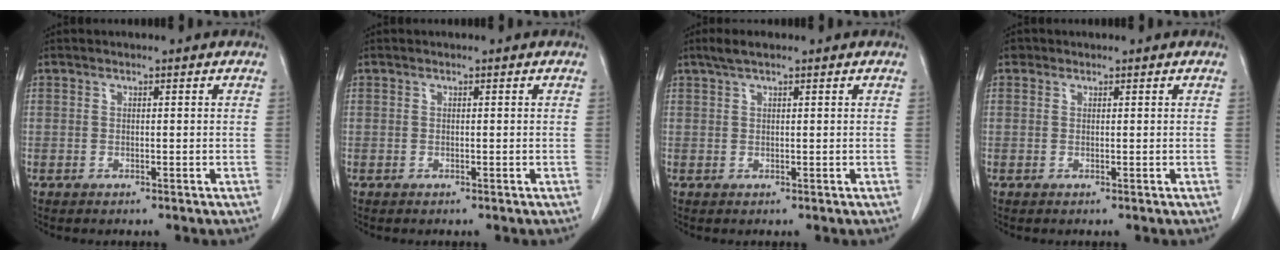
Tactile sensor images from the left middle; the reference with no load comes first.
{"total": 0.0}
{"total": 2.4, "force": [1.7, 0.4, 1.6], "torque": [-0.037, 0.012, 0.033]}
{"total": 0.6, "force": [0.4, 0.4, 0.0], "torque": [-0.001, 0.002, 0.006]}